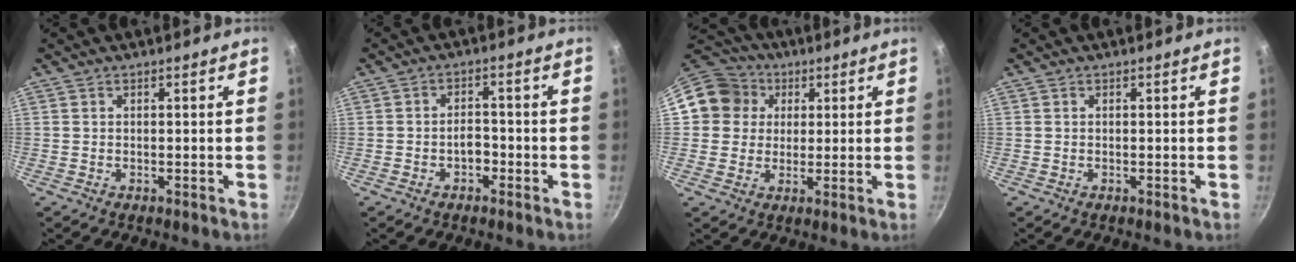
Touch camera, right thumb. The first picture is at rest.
{"total": 3.3, "force": [-1.5, 2.2, 2.0], "torque": [-0.011, 0.018, -0.025]}
{"total": 10.9, "force": [2.8, 10.1, 3.0], "torque": [-0.027, 0.018, 0.034]}
{"total": 0.0}